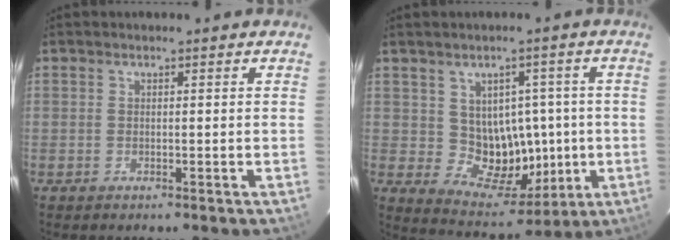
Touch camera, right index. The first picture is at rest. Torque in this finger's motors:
{"motor_torque": [0.15, 0.03, 0.01, 0.00]}